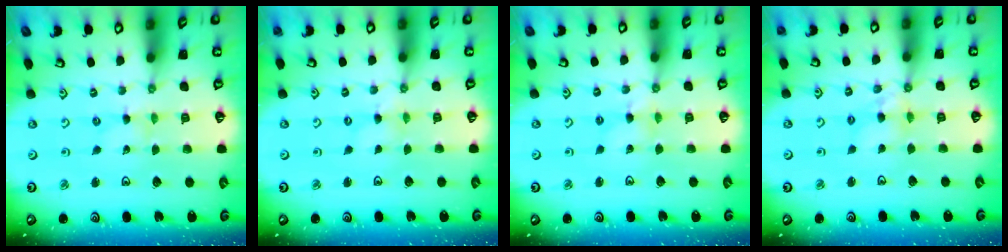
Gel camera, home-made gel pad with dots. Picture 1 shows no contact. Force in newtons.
{"total": 0.0}
{"total": 2.0, "press": 2.0, "slide": 0.3}
{"total": 5.9, "press": 5.9, "slide": 0.7}